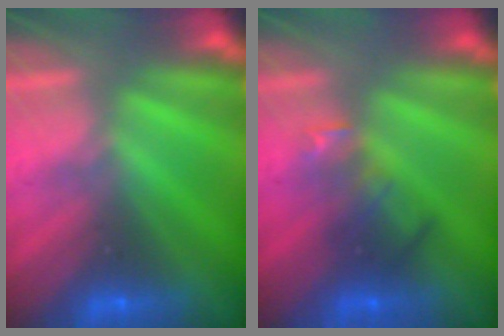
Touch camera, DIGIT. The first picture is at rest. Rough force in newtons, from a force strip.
{"total": 2.4}